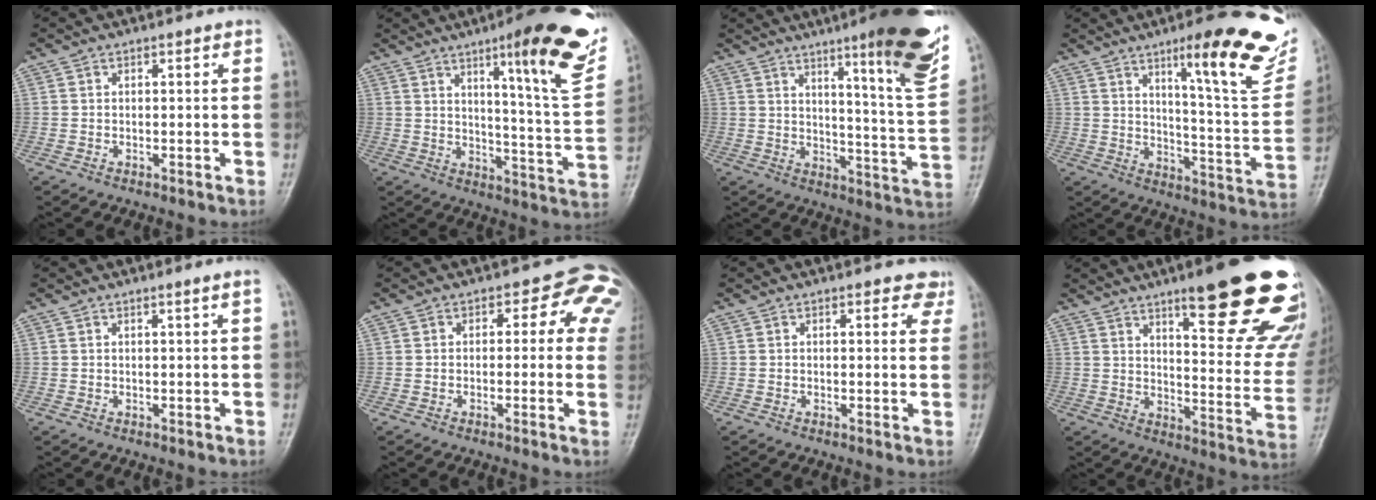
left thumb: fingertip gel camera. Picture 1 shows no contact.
{"total": 22.3, "force": [12.3, 3.4, 18.2], "torque": [-0.209, -0.059, 0.173]}
{"total": 20.2, "force": [11.7, 2.3, 16.2], "torque": [-0.190, -0.065, 0.163]}
{"total": 22.0, "force": [13.2, 4.0, 17.1], "torque": [-0.187, -0.064, 0.189]}
{"total": 0.9, "force": [0.5, -0.4, 0.6], "torque": [-0.021, -0.008, 0.013]}
{"total": 7.7, "force": [2.1, 5.2, 5.3], "torque": [-0.002, 0.006, 0.006]}
{"total": 3.3, "force": [2.4, 1.8, 1.4], "torque": [0.013, -0.011, 0.017]}
{"total": 26.3, "force": [15.9, 6.0, 20.2], "torque": [-0.204, -0.071, 0.218]}